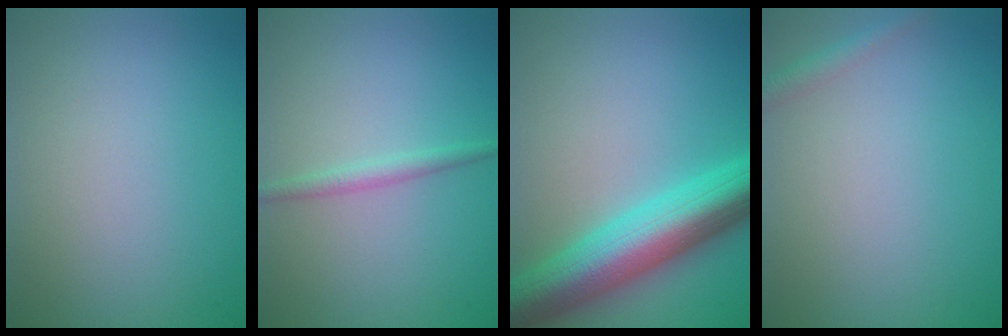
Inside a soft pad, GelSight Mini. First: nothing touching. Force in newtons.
{"total": 1.4, "press": 1.4, "slide": 0.1}
{"total": 9.6, "press": 9.6, "slide": 0.3}
{"total": 1.5, "press": 1.5, "slide": 0.1}